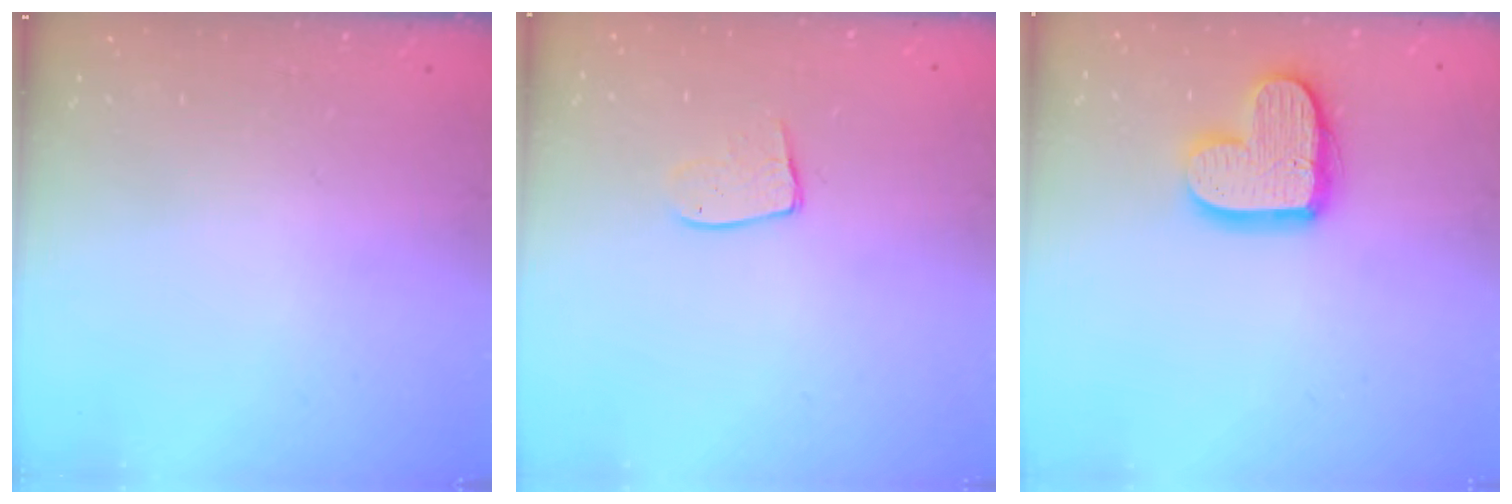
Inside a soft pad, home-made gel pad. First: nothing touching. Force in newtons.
{"total": 7.9, "press": 7.9, "slide": 0.4}
{"total": 14.4, "press": 14.3, "slide": 1.0}